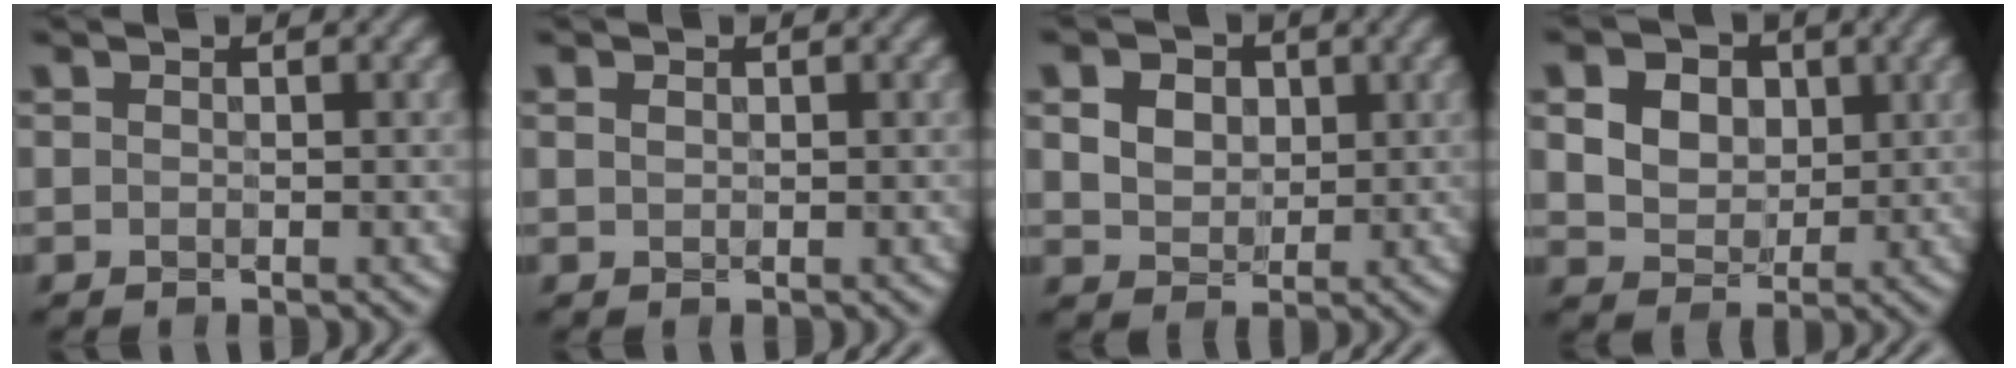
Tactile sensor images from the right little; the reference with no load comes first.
{"total": 0.0}
{"total": 6.1, "force": [2.2, 4.7, 3.2], "torque": [-0.090, 0.019, 0.034]}
{"total": 9.3, "force": [3.3, 7.3, 4.8], "torque": [-0.114, 0.024, 0.053]}